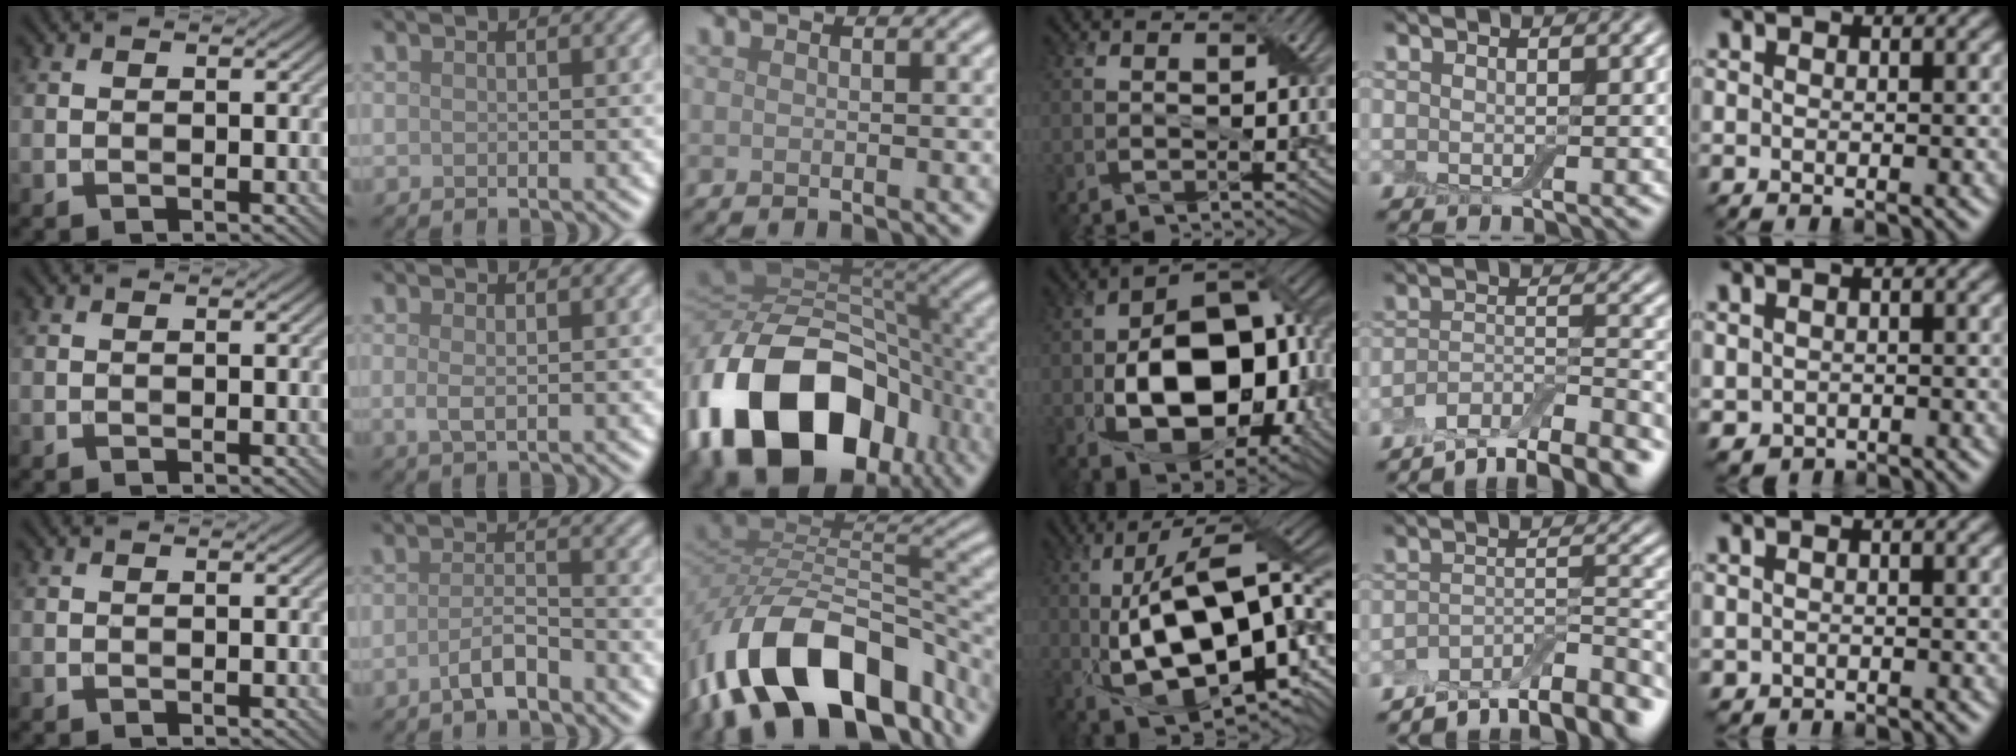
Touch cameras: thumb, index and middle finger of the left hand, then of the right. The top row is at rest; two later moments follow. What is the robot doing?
{"motion": "fold", "object": "cloth"}